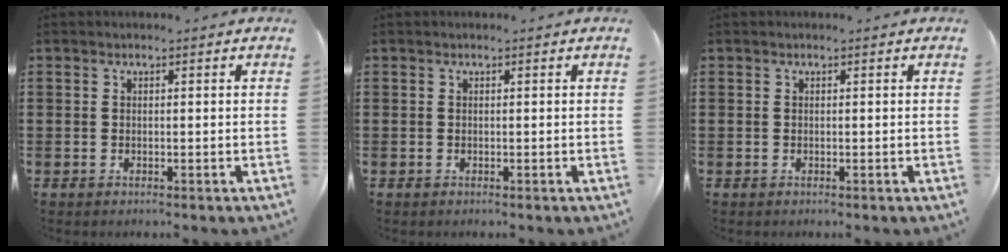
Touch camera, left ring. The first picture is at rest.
{"total": 0.0}
{"total": 0.0}